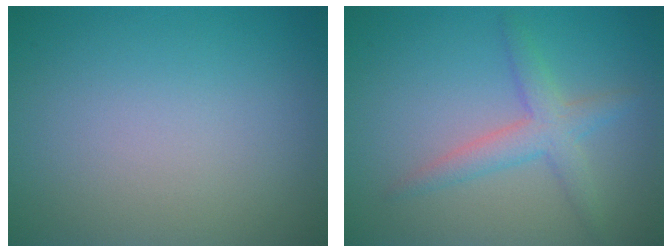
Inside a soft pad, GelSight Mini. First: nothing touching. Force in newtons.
{"total": 2.9, "press": 2.9, "slide": 0.1}